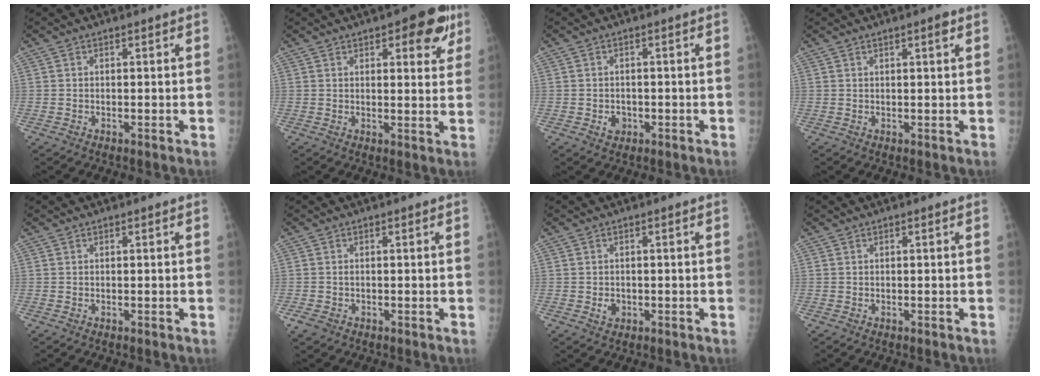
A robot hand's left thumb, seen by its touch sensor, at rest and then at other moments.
{"total": 8.6, "force": [4.5, 3.6, 6.4], "torque": [-0.047, -0.014, 0.050]}
{"total": 2.2, "force": [-0.7, 1.8, 1.0], "torque": [-0.004, 0.004, -0.006]}
{"total": 1.6, "force": [1.0, 0.2, 1.3], "torque": [-0.019, -0.004, 0.014]}
{"total": 0.0}
{"total": 2.0, "force": [-0.8, 1.4, 1.1], "torque": [-0.023, -0.002, -0.012]}
{"total": 1.8, "force": [-0.5, 1.5, 0.9], "torque": [-0.007, 0.003, -0.003]}
{"total": 0.0}